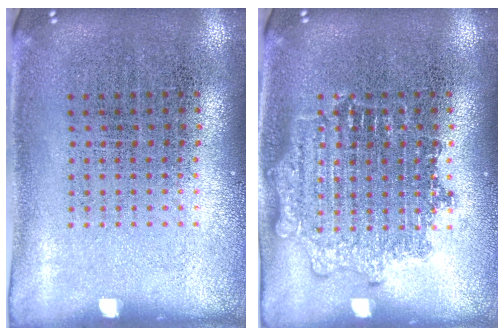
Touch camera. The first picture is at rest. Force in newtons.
{"total": 2.4, "press": 2.4, "slide": 0.3}